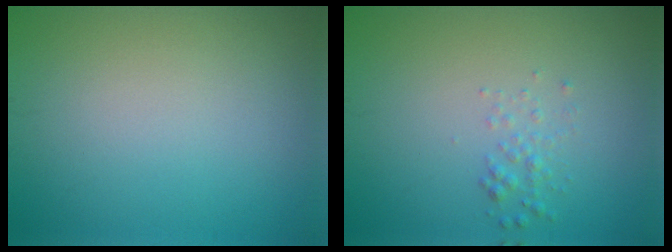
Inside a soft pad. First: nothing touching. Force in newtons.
{"total": 1.1, "press": 1.1, "slide": 0.0}